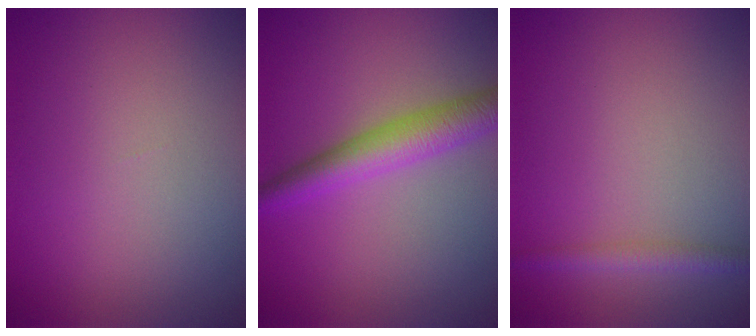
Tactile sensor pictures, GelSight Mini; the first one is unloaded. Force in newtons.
{"total": 4.3, "press": 4.3, "slide": 0.1}
{"total": 1.7, "press": 1.7, "slide": 0.1}